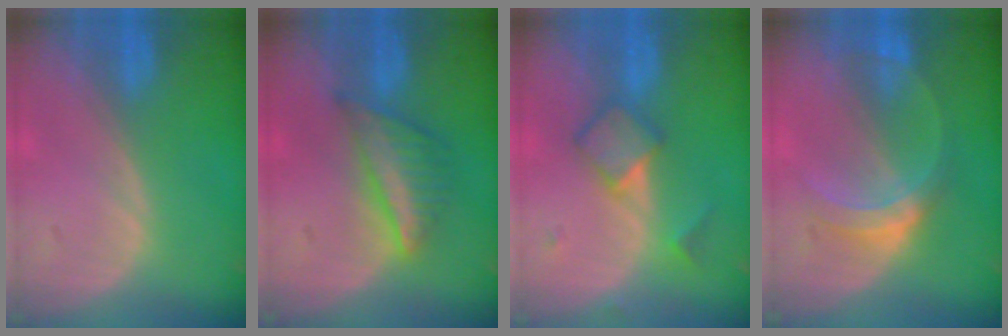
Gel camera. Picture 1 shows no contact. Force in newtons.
{"total": 5.9, "press": 5.7, "slide": 1.6}
{"total": 4.8, "press": 4.6, "slide": 1.4}
{"total": 5.2, "press": 4.8, "slide": 1.8}